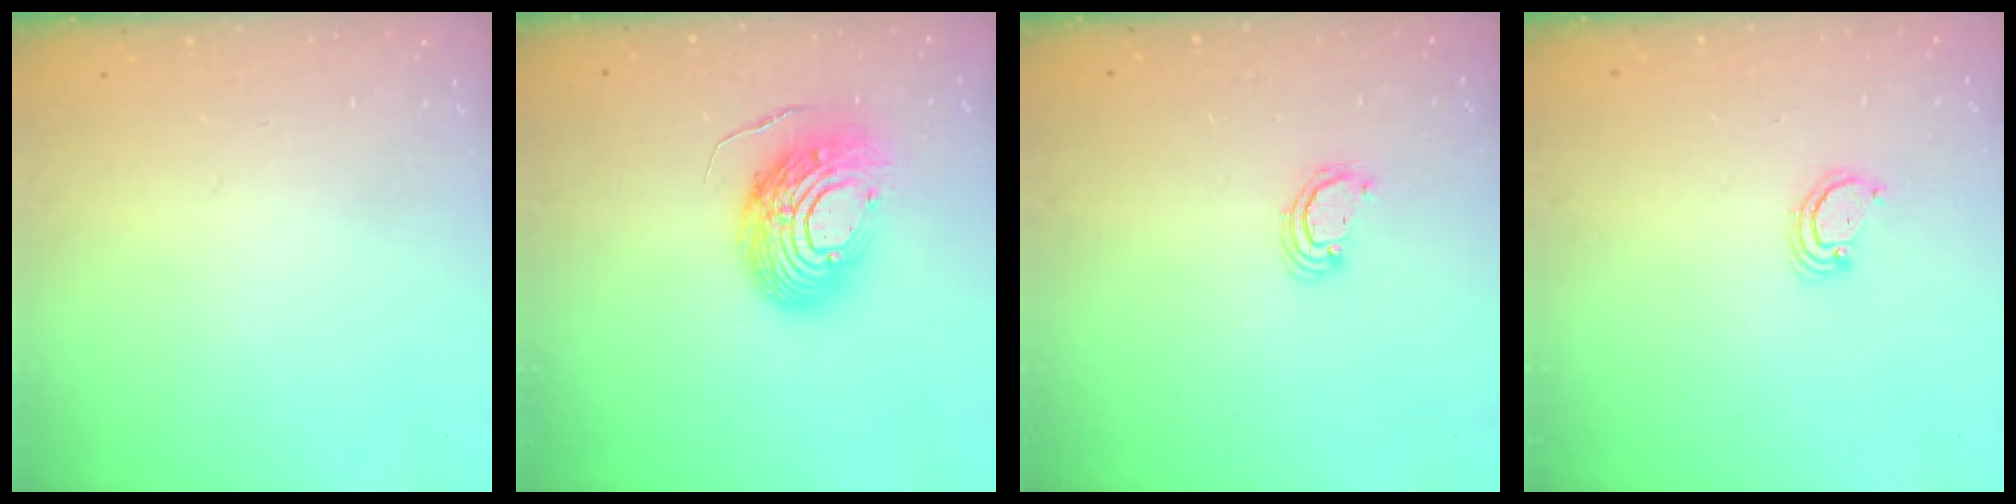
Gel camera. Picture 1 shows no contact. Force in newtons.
{"total": 14.1, "press": 13.9, "slide": 2.6}
{"total": 2.4, "press": 2.4, "slide": 0.3}
{"total": 2.5, "press": 2.5, "slide": 0.2}